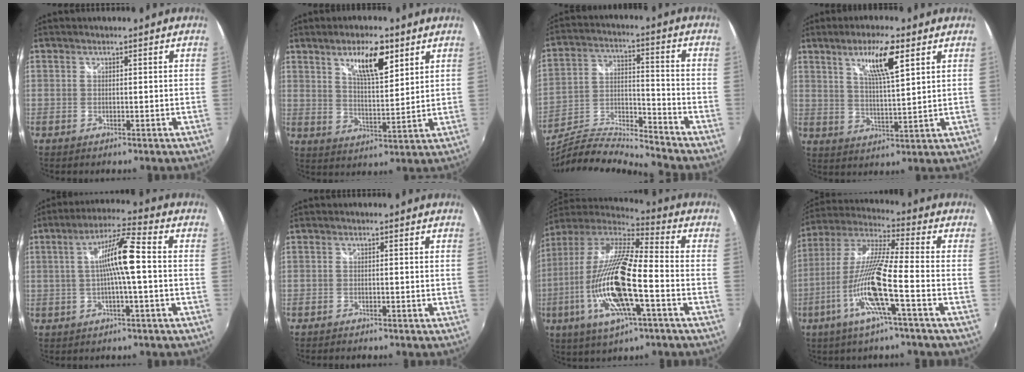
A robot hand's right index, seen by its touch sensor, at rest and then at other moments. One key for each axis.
{"total": 9.4, "fx": 5.3, "fy": 2.9, "fz": 7.2, "tx": -0.113, "ty": 0.002, "tz": 0.093}
{"total": 12.2, "fx": -11.4, "fy": 0.1, "fz": 4.4, "tx": -0.087, "ty": -0.009, "tz": -0.217}
{"total": 8.7, "fx": 4.6, "fy": 1.3, "fz": 7.3, "tx": -0.126, "ty": 0.002, "tz": 0.081}
{"total": 8.9, "fx": -0.5, "fy": 0.1, "fz": 8.9, "tx": -0.165, "ty": 0.017, "tz": -0.009}
{"total": 1.6, "fx": -1.5, "fy": 0.3, "fz": 0.3, "tx": -0.016, "ty": -0.008, "tz": -0.028}
{"total": 21.1, "fx": -6.4, "fy": 4.6, "fz": 19.6, "tx": -0.371, "ty": -0.031, "tz": -0.125}
{"total": 14.8, "fx": -6.3, "fy": 0.2, "fz": 13.4, "tx": -0.260, "ty": -0.020, "tz": -0.124}